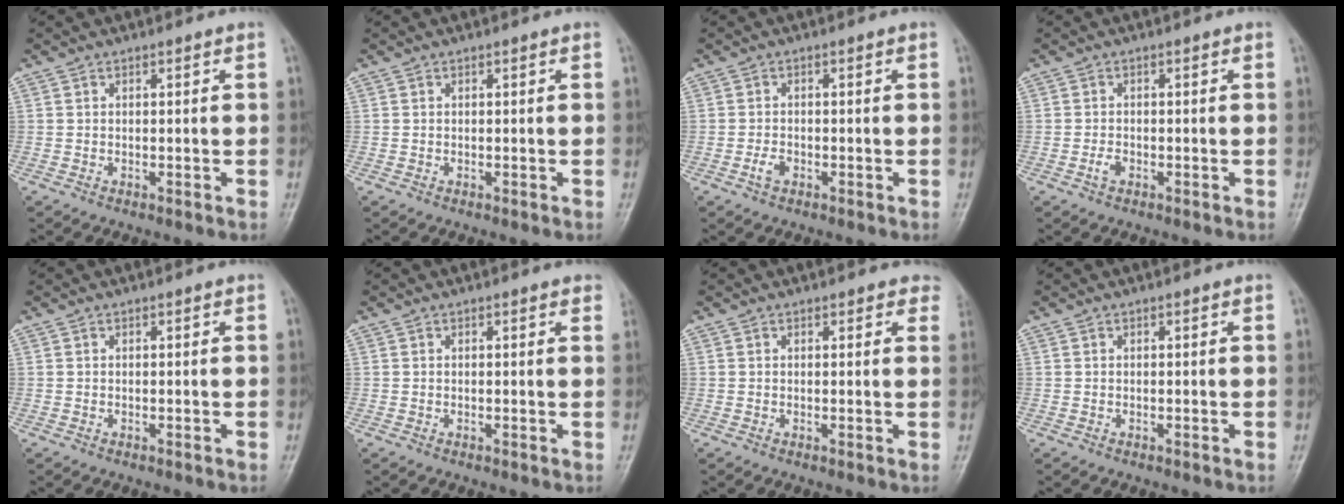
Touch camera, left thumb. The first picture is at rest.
{"total": 0.0}
{"total": 1.8, "force": [-0.9, 1.1, 1.1], "torque": [-0.025, 0.006, -0.018]}
{"total": 1.4, "force": [-0.7, 0.9, 0.9], "torque": [-0.020, 0.005, -0.015]}
{"total": 0.0}
{"total": 1.8, "force": [1.4, 0.5, 1.1], "torque": [-0.007, 0.003, 0.008]}
{"total": 3.0, "force": [2.4, 1.5, 1.0], "torque": [0.021, -0.005, 0.011]}
{"total": 0.0}